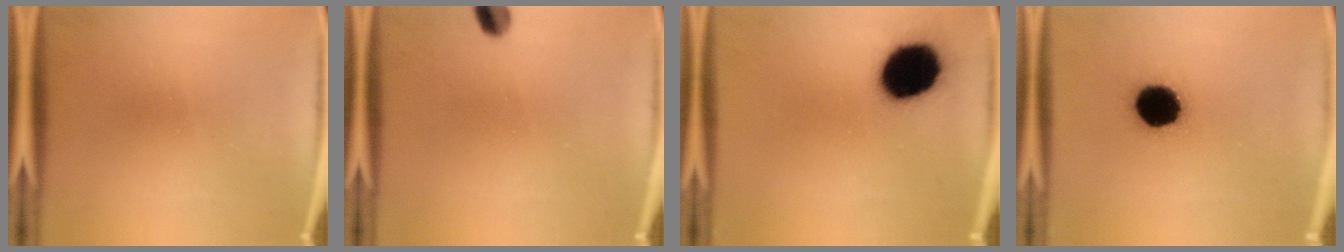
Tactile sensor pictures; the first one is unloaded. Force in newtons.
{"total": 3.5}
{"total": 17.3}
{"total": 14.1}